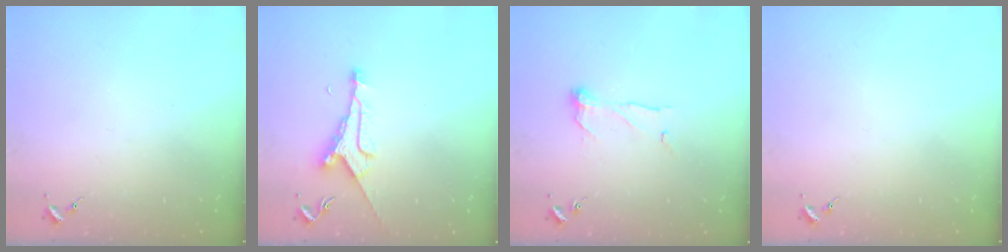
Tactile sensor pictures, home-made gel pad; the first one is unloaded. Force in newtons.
{"total": 9.1, "press": 9.1, "slide": 0.7}
{"total": 8.2, "press": 8.2, "slide": 0.3}
{"total": 0.0}